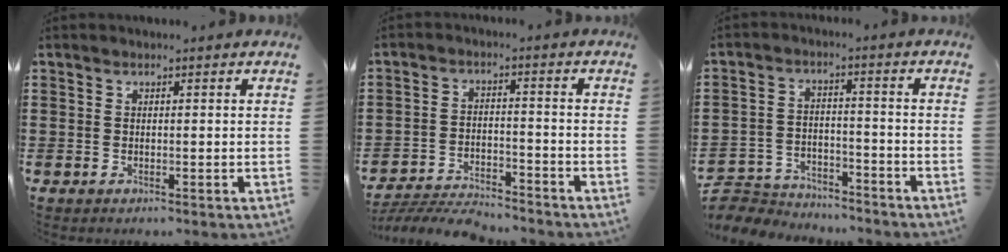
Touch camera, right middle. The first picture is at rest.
{"total": 5.5, "force": [-5.3, 0.7, 1.2], "torque": [-0.024, 0.006, -0.107]}
{"total": 5.2, "force": [-5.1, 1.2, 0.1], "torque": [-0.009, 0.009, -0.108]}